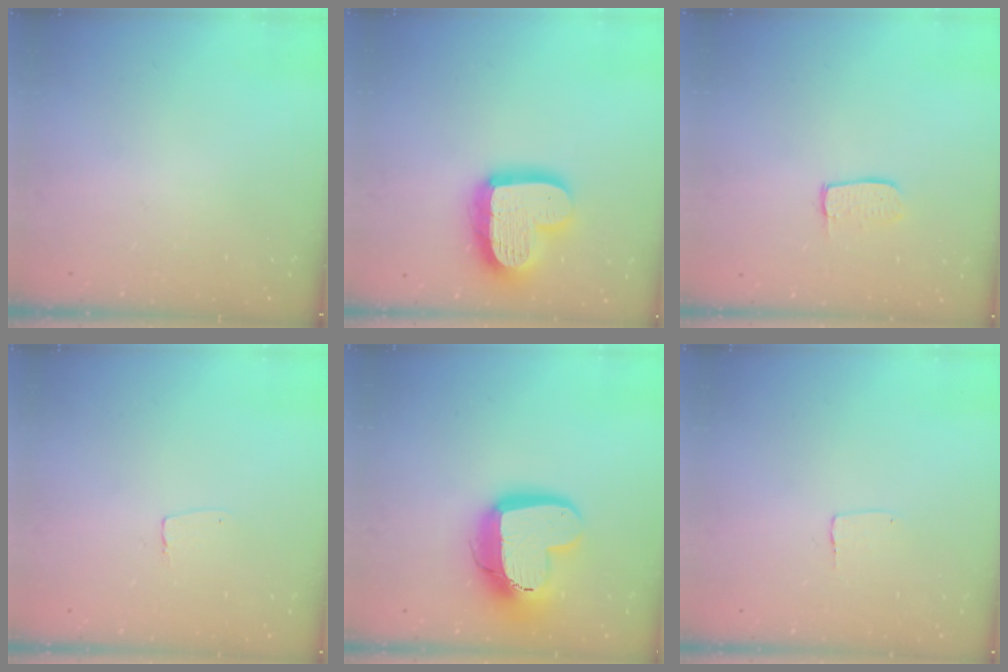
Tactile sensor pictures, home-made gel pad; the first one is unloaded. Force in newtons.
{"total": 17.9, "press": 17.8, "slide": 1.7}
{"total": 6.2, "press": 6.2, "slide": 0.4}
{"total": 3.5, "press": 3.5, "slide": 0.2}
{"total": 16.6, "press": 16.5, "slide": 1.6}
{"total": 3.8, "press": 3.8, "slide": 0.1}